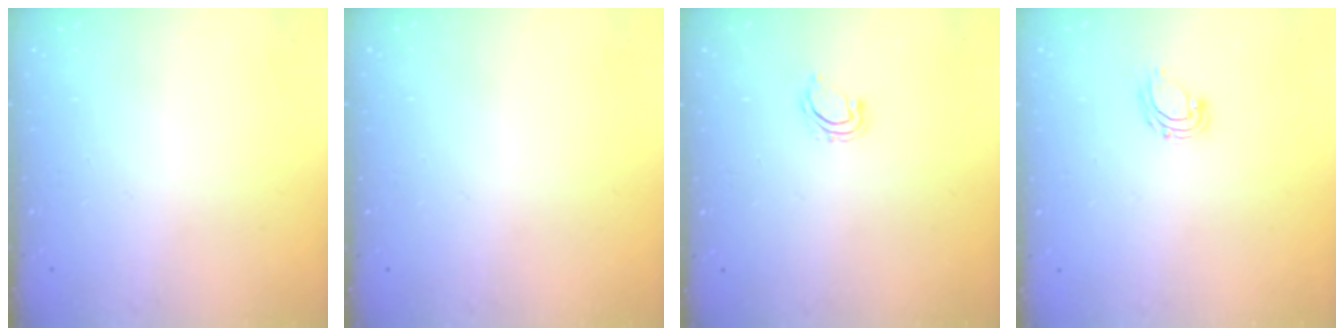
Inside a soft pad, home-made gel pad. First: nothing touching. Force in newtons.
{"total": 0.0}
{"total": 5.0, "press": 4.8, "slide": 1.2}
{"total": 6.2, "press": 6.1, "slide": 0.5}